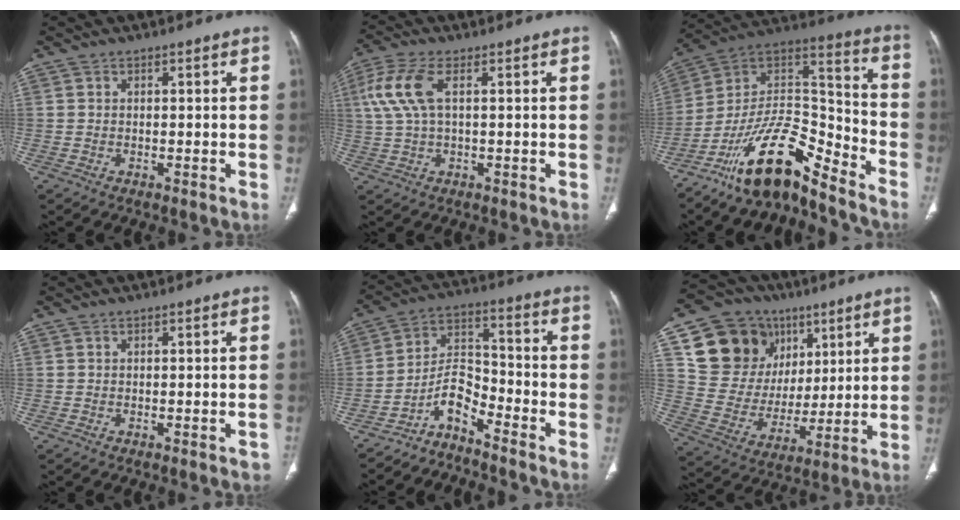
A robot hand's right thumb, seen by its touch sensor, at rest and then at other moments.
{"total": 7.5, "force": [1.8, 2.8, 6.7], "torque": [-0.183, 0.016, 0.037]}
{"total": 17.1, "force": [-13.0, 5.1, 9.9], "torque": [-0.149, 0.111, -0.234]}
{"total": 1.5, "force": [-0.8, 0.5, 1.2], "torque": [-0.011, 0.008, -0.004]}
{"total": 7.2, "force": [-5.8, 2.4, 3.5], "torque": [-0.064, 0.073, -0.115]}
{"total": 20.6, "force": [9.0, 16.3, 8.8], "torque": [-0.112, -0.001, 0.175]}